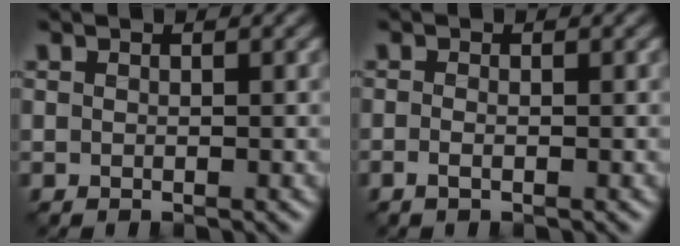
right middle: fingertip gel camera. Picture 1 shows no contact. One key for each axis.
{"total": 1.0, "fx": -0.5, "fy": 0.3, "fz": 0.9, "tx": -0.026, "ty": -0.001, "tz": -0.012}